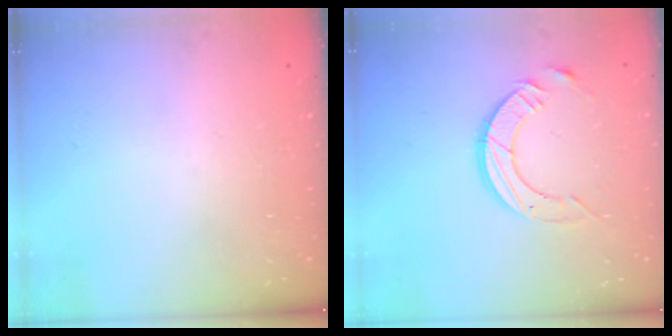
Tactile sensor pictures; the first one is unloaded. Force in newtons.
{"total": 10.4, "press": 10.3, "slide": 0.9}